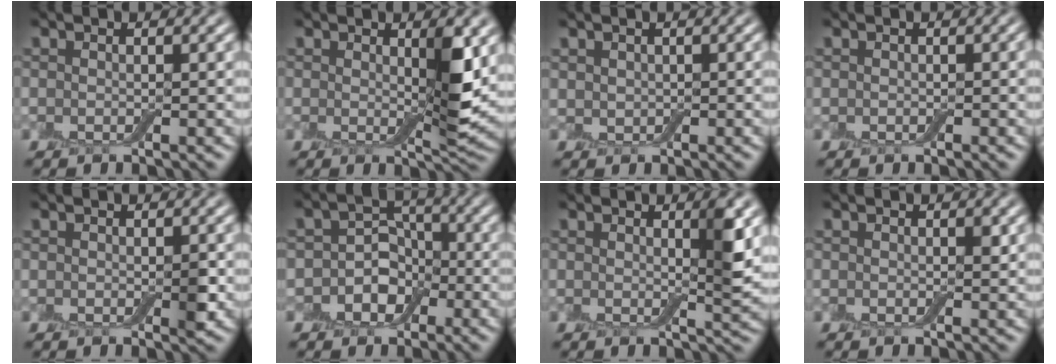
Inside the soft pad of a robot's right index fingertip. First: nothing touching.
{"total": 3.7, "force": [0.7, 1.2, 3.4], "torque": [-0.052, -0.006, 0.015]}
{"total": 1.0, "force": [0.4, 0.8, 0.4], "torque": [-0.014, 0.001, 0.009]}
{"total": 0.0}
{"total": 1.2, "force": [-0.1, 0.7, 0.9], "torque": [-0.012, -0.003, -0.002]}
{"total": 4.8, "force": [-1.6, 3.9, 2.2], "torque": [0.004, 0.006, -0.046]}
{"total": 2.4, "force": [0.7, 0.3, 2.2], "torque": [-0.031, -0.004, 0.010]}
{"total": 0.6, "force": [0.2, 0.4, 0.5], "torque": [-0.005, 0.001, 0.001]}